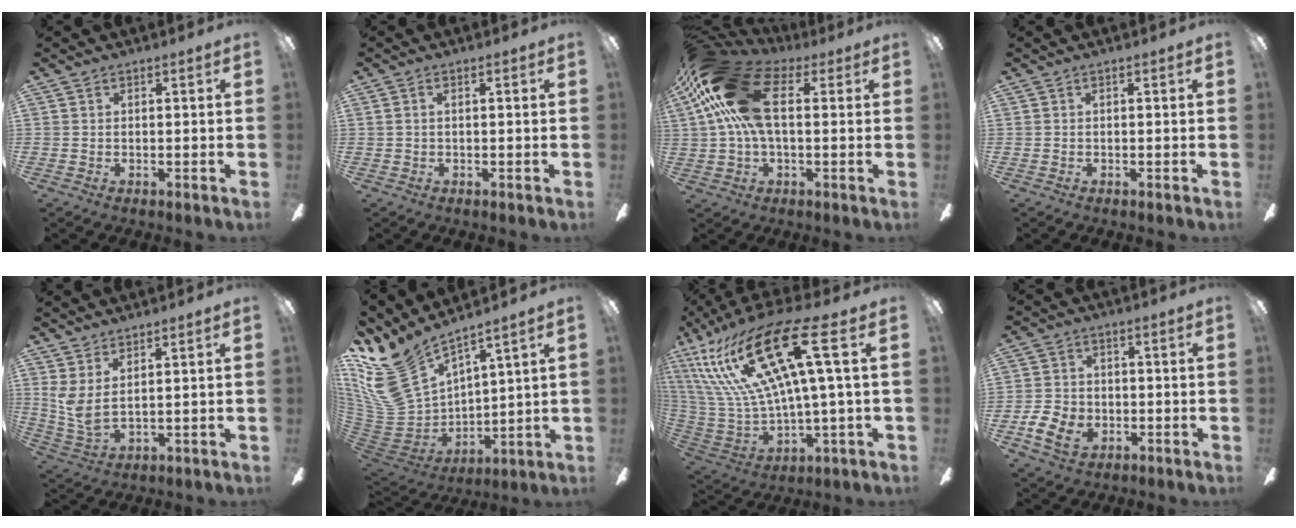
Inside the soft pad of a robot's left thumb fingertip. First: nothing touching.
{"total": 1.0, "force": [0.1, 0.4, 0.9], "torque": [-0.018, 0.003, 0.002]}
{"total": 21.9, "force": [5.8, 12.3, 17.2], "torque": [-0.365, 0.011, 0.097]}
{"total": 0.0}
{"total": 5.1, "force": [2.9, 1.8, 3.8], "torque": [-0.102, -0.034, 0.051]}
{"total": 16.7, "force": [11.3, 8.3, 9.1], "torque": [-0.231, -0.091, 0.205]}
{"total": 27.9, "force": [10.8, 8.3, 24.4], "torque": [-0.521, -0.053, 0.170]}
{"total": 8.4, "force": [-2.7, 6.4, 4.7], "torque": [-0.100, 0.013, -0.049]}